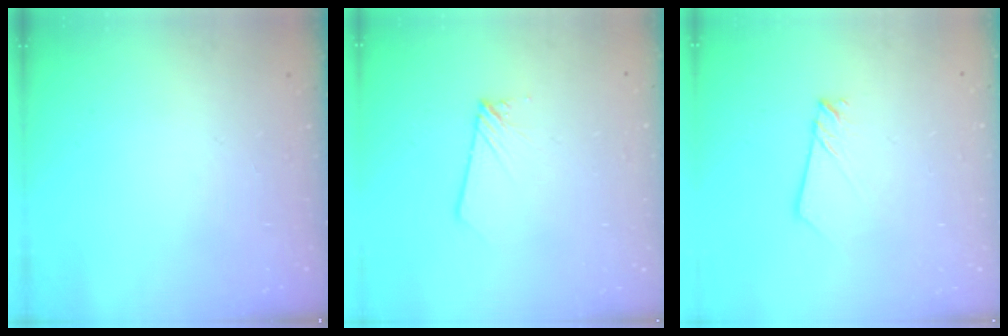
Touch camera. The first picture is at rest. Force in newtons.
{"total": 1.6, "press": 1.6, "slide": 0.1}
{"total": 2.2, "press": 2.2, "slide": 0.2}